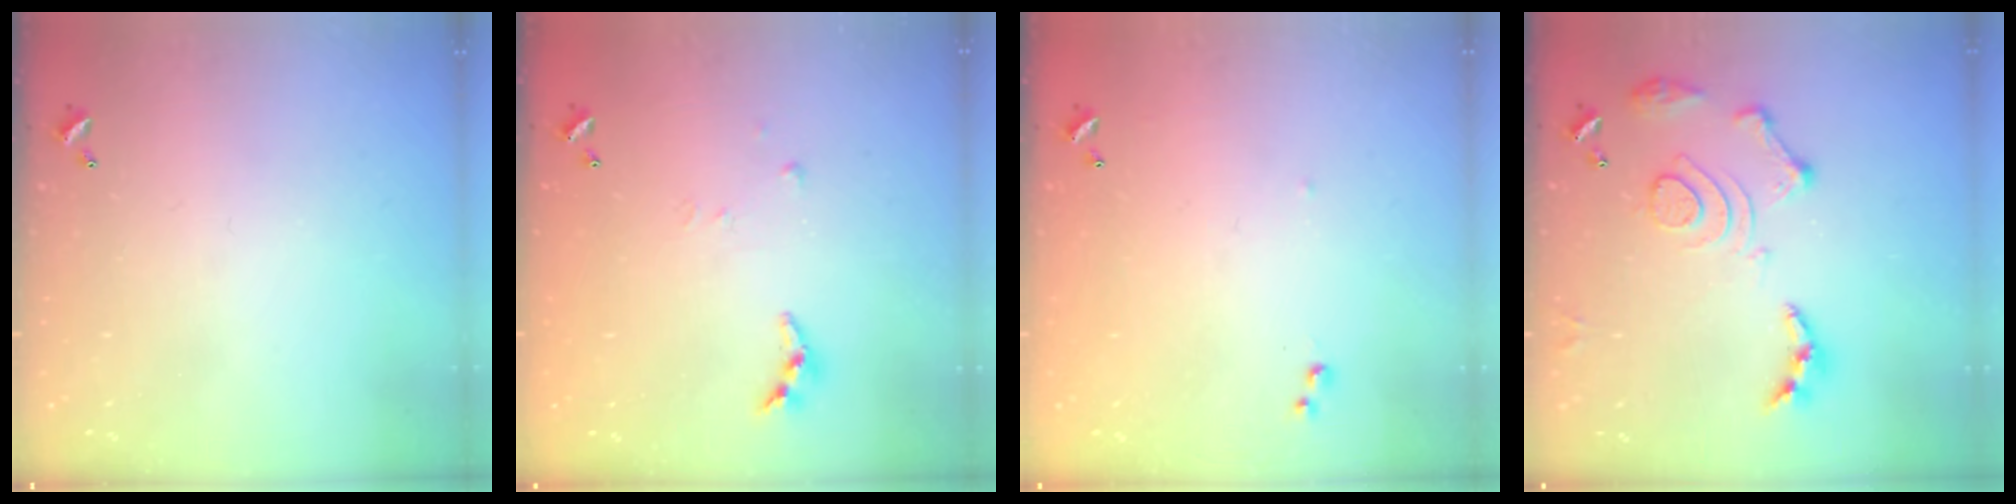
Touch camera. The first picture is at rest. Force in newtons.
{"total": 4.7, "press": 4.7, "slide": 0.3}
{"total": 5.4, "press": 5.4, "slide": 0.6}
{"total": 14.6, "press": 14.5, "slide": 1.6}